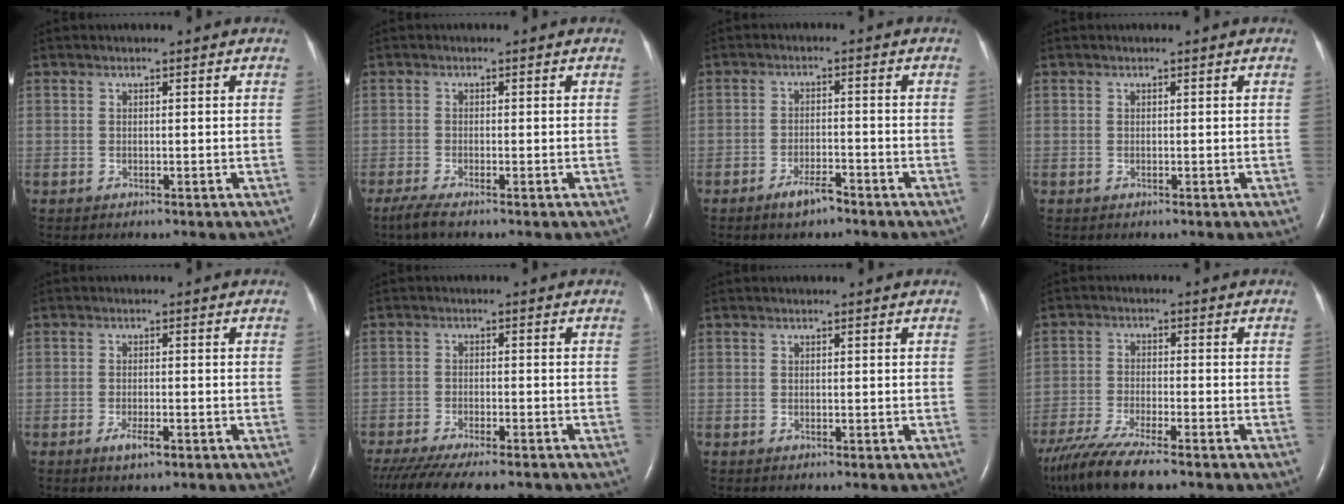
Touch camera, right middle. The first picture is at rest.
{"total": 2.5, "force": [-1.9, 0.0, 1.7], "torque": [-0.044, -0.010, -0.040]}
{"total": 3.6, "force": [-2.8, 0.9, 2.1], "torque": [-0.044, -0.001, -0.049]}
{"total": 0.0}
{"total": 2.6, "force": [-1.5, 0.5, 2.0], "torque": [-0.041, -0.003, -0.026]}
{"total": 15.5, "force": [-13.0, 3.3, 7.8], "torque": [-0.168, -0.036, -0.192]}
{"total": 0.0}
{"total": 11.3, "force": [-9.1, 0.9, 6.7], "torque": [-0.124, -0.030, -0.156]}